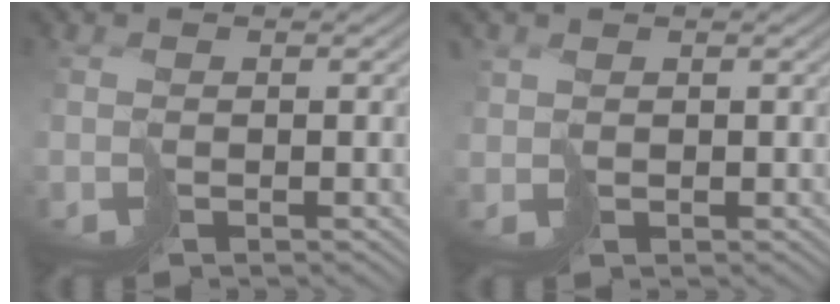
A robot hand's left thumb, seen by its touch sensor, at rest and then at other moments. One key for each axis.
{"total": 1.4, "fx": 1.0, "fy": 0.9, "fz": 0.2, "tx": -0.016, "ty": -0.001, "tz": 0.020}